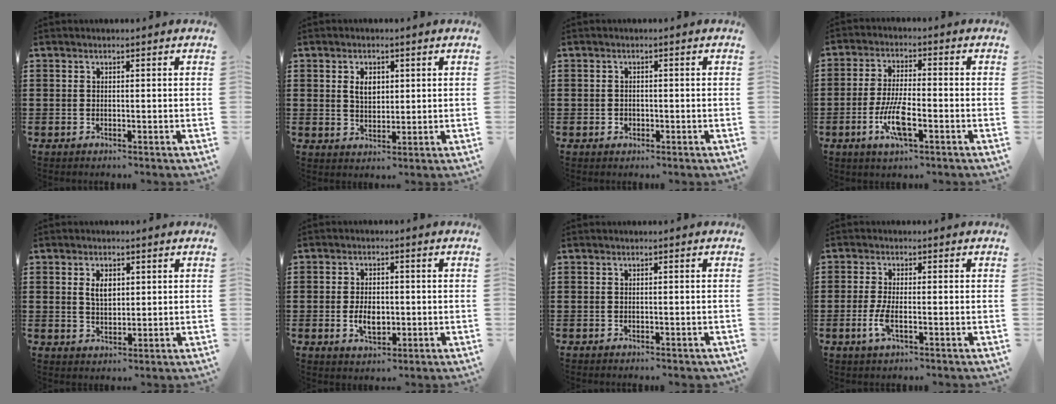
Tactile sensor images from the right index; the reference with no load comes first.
{"total": 3.4, "force": [1.0, 2.2, 2.4], "torque": [-0.046, 0.006, 0.015]}
{"total": 0.9, "force": [-0.3, 0.7, 0.3], "torque": [-0.008, 0.001, -0.007]}
{"total": 7.3, "force": [-2.8, 2.0, 6.4], "torque": [-0.143, -0.014, -0.055]}
{"total": 3.4, "force": [1.1, 1.9, 2.6], "torque": [-0.049, 0.004, 0.017]}
{"total": 4.4, "force": [-0.7, 2.7, 3.3], "torque": [-0.054, 0.004, -0.013]}
{"total": 0.0}
{"total": 3.7, "force": [-1.4, 0.8, 3.4], "torque": [-0.085, -0.011, -0.032]}